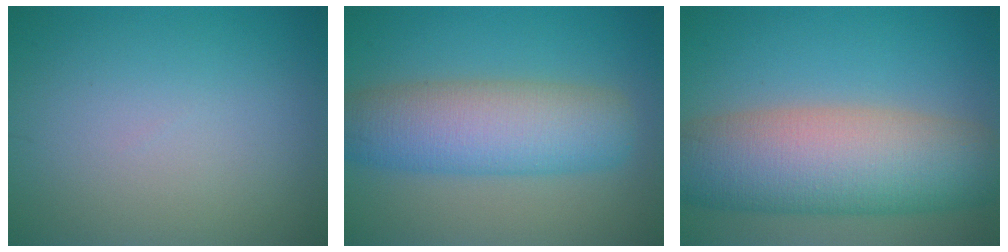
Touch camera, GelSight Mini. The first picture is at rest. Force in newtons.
{"total": 7.6, "press": 7.6, "slide": 0.3}
{"total": 11.3, "press": 11.3, "slide": 0.4}